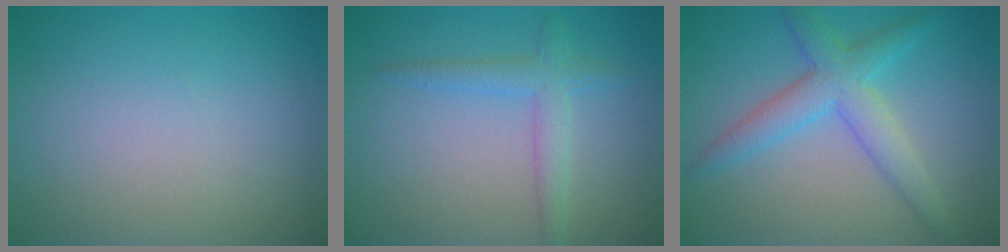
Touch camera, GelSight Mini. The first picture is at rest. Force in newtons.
{"total": 2.0, "press": 2.0, "slide": 0.1}
{"total": 4.3, "press": 4.3, "slide": 0.1}